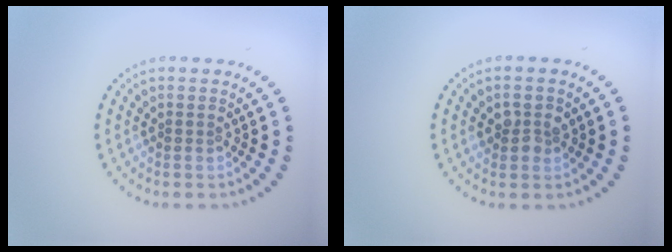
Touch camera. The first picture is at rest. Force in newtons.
{"total": 1.7, "press": 1.7, "slide": 0.3}